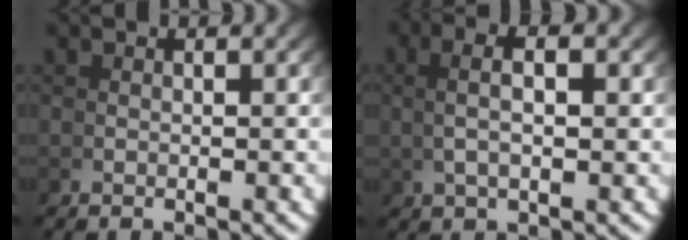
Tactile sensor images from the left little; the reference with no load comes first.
{"total": 3.3, "force": [1.5, 0.6, 2.9], "torque": [-0.048, 0.015, 0.028]}